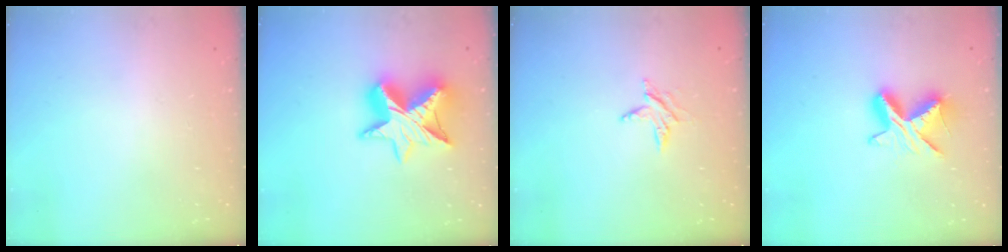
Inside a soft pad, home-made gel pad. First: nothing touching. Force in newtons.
{"total": 13.9, "press": 13.8, "slide": 1.0}
{"total": 4.6, "press": 4.6, "slide": 0.6}
{"total": 8.7, "press": 8.7, "slide": 0.2}